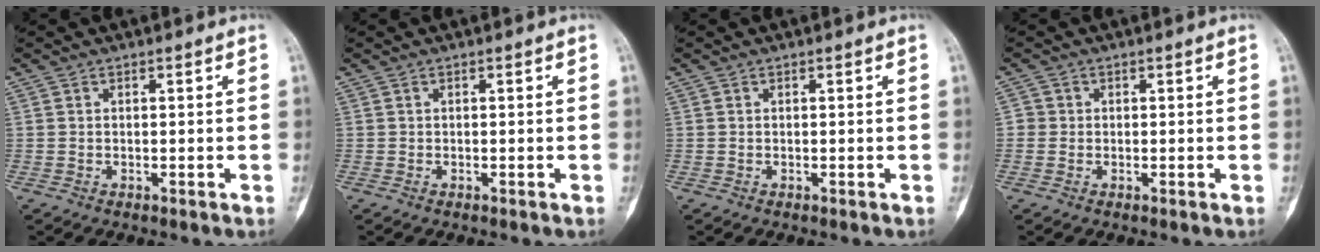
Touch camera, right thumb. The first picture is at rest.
{"total": 0.0}
{"total": 0.0}
{"total": 1.6, "force": [-0.1, 1.6, 0.3], "torque": [0.005, 0.006, -0.005]}